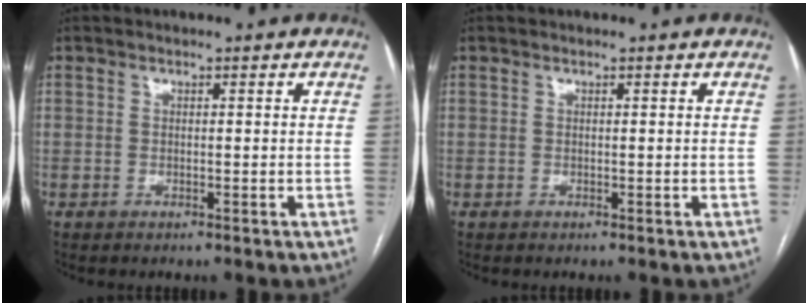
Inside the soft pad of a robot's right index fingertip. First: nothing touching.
{"total": 0.0}